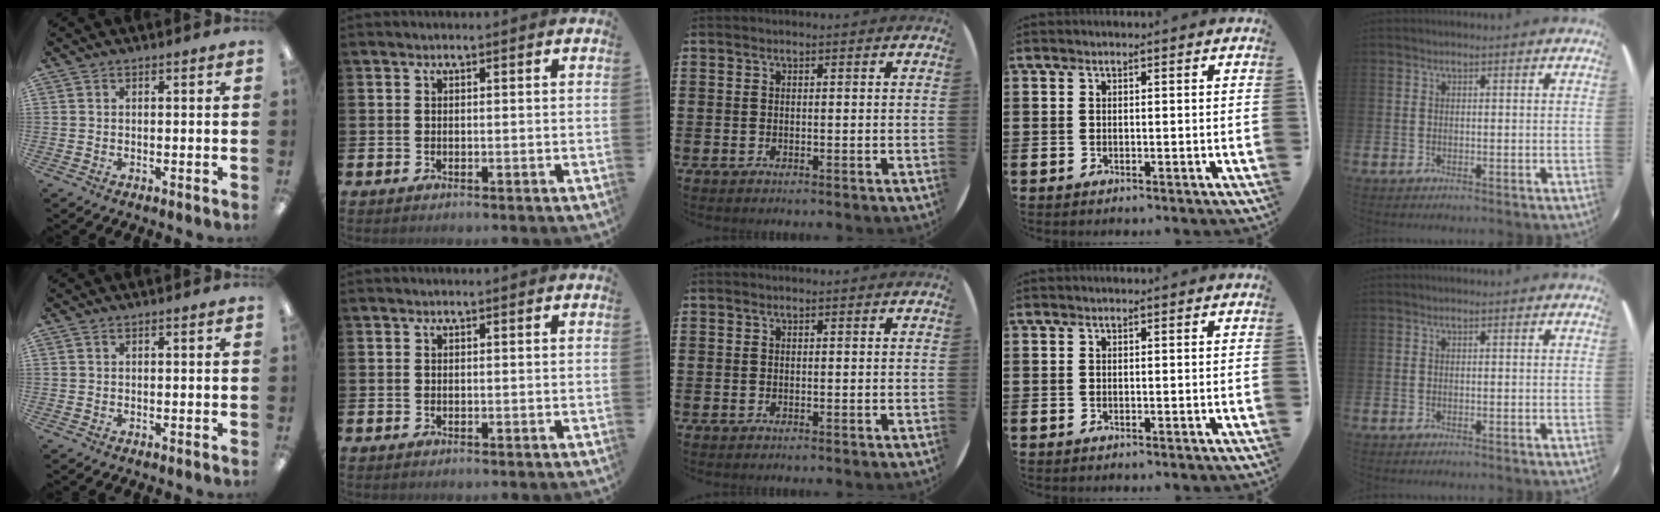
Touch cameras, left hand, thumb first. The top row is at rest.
{}